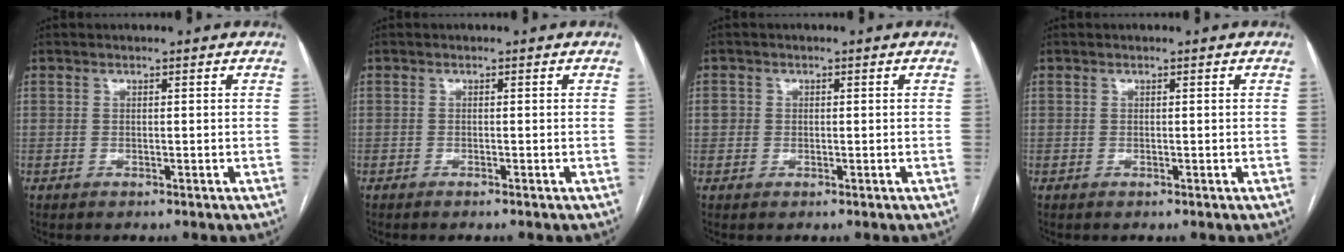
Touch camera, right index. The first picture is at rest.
{"total": 0.7, "force": [-0.5, -0.2, 0.4], "torque": [-0.008, 0.002, -0.010]}
{"total": 1.7, "force": [0.1, 1.6, 0.4], "torque": [-0.003, 0.011, 0.003]}
{"total": 0.0}